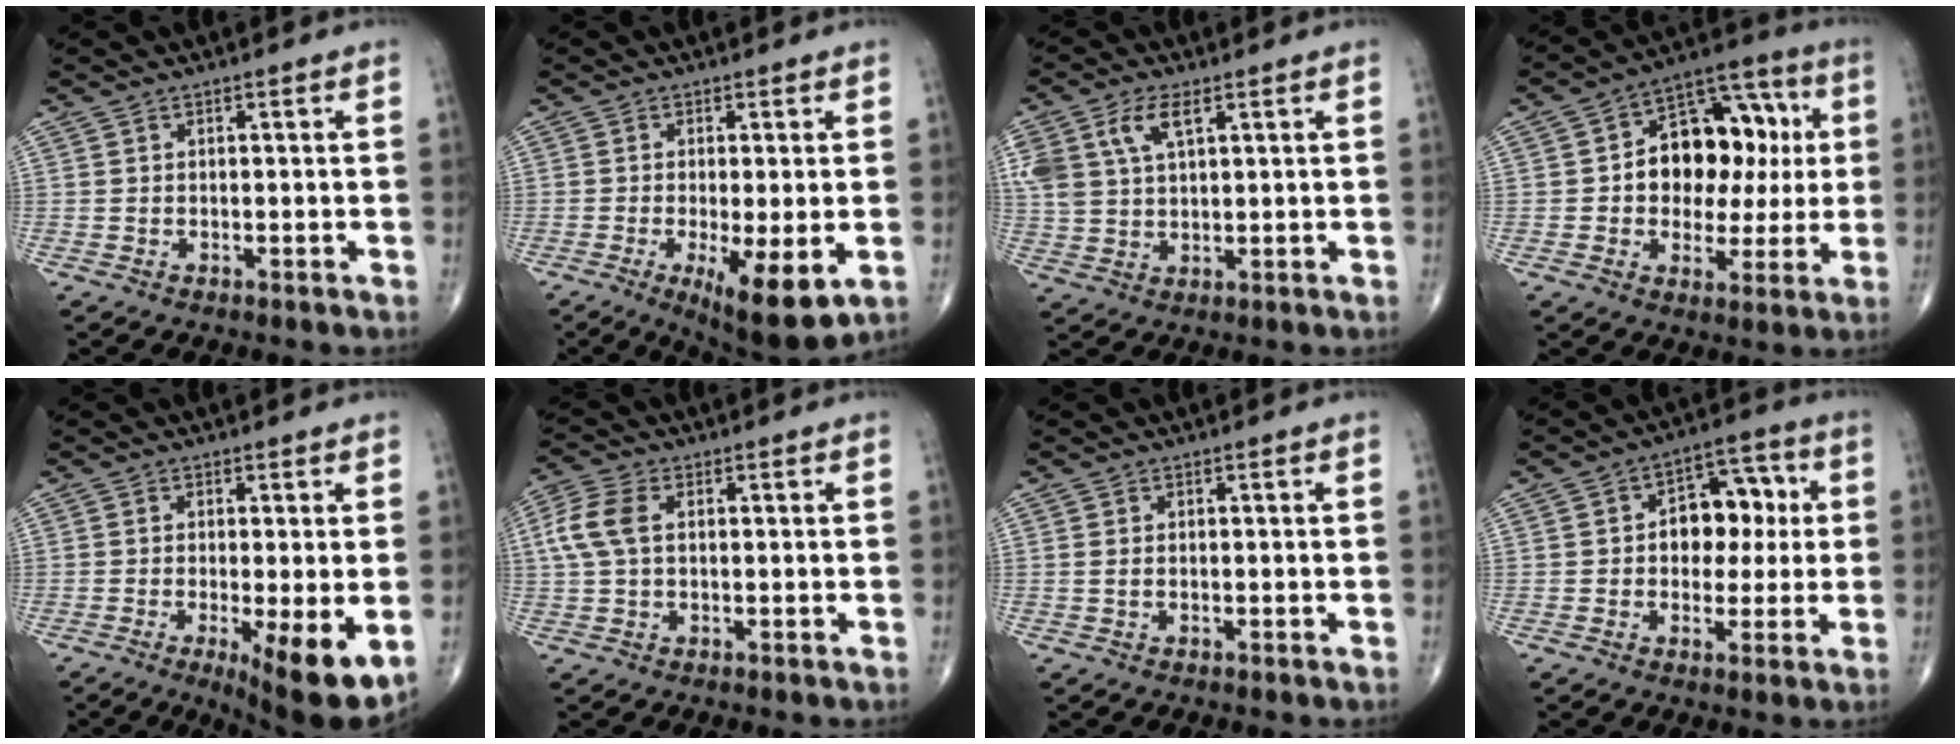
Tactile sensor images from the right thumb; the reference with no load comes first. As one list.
[{"total": 10.6, "force": [-3.1, 3.0, 9.7], "torque": [-0.154, -0.022, -0.042]}, {"total": 10.2, "force": [4.3, 5.5, 7.4], "torque": [-0.170, 0.001, 0.086]}, {"total": 17.7, "force": [1.6, 12.0, 12.9], "torque": [-0.129, 0.033, 0.024]}, {"total": 10.9, "force": [-2.8, 2.6, 10.2], "torque": [-0.150, -0.026, -0.038]}, {"total": 6.9, "force": [1.1, 4.1, 5.4], "torque": [-0.139, 0.018, 0.019]}, {"total": 0.9, "force": [-0.1, 0.5, 0.7], "torque": [-0.018, 0.000, -0.002]}, {"total": 12.4, "force": [1.1, 8.5, 9.0], "torque": [-0.077, 0.026, 0.012]}]